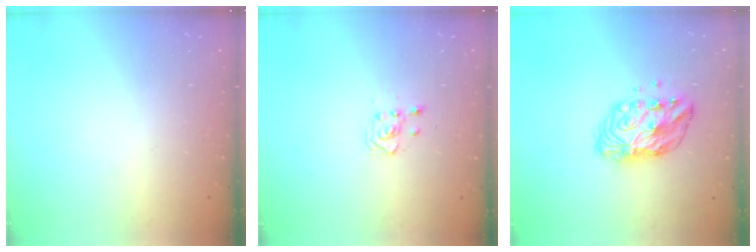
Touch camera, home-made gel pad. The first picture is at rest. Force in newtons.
{"total": 2.8, "press": 2.7, "slide": 0.7}
{"total": 11.2, "press": 11.2, "slide": 0.9}